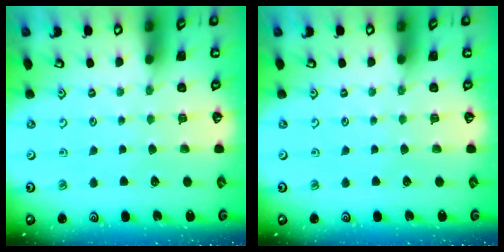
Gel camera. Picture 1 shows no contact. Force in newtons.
{"total": 0.0}